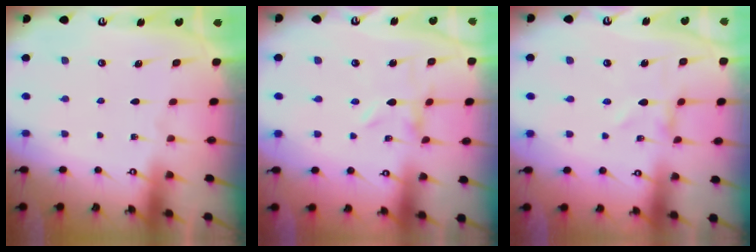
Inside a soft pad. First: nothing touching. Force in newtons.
{"total": 0.0}
{"total": 0.9, "press": 0.9, "slide": 0.1}